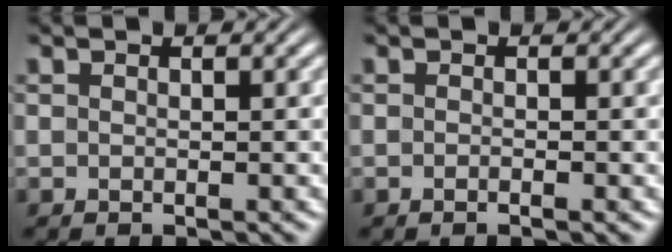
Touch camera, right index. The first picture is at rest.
{"total": 0.6, "force": [-0.4, 0.0, 0.4], "torque": [-0.009, 0.003, -0.012]}